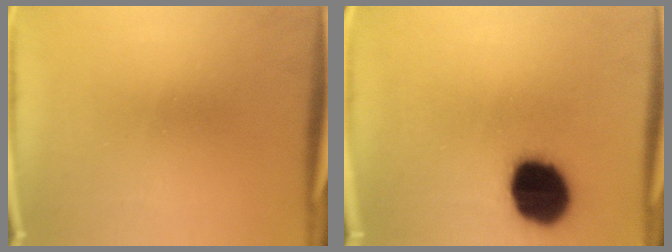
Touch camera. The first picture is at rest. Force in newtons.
{"total": 17.9}